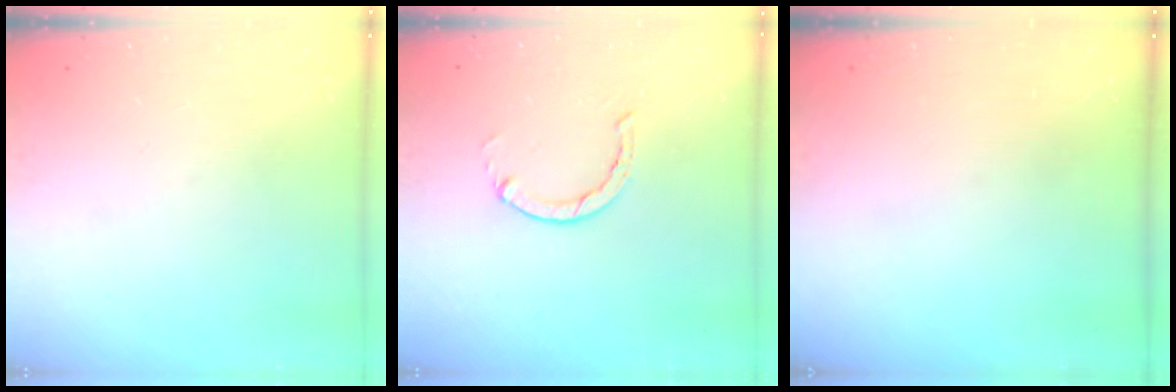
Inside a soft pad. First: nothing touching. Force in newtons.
{"total": 1.3, "press": 1.2, "slide": 0.3}
{"total": 0.0}